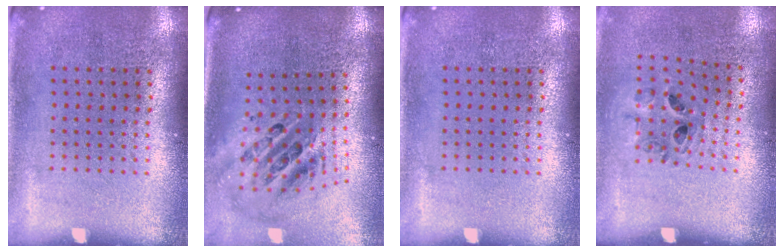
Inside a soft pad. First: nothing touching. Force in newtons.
{"total": 2.5, "press": 1.8, "slide": 1.8}
{"total": 0.0}
{"total": 1.0, "press": 0.9, "slide": 0.5}